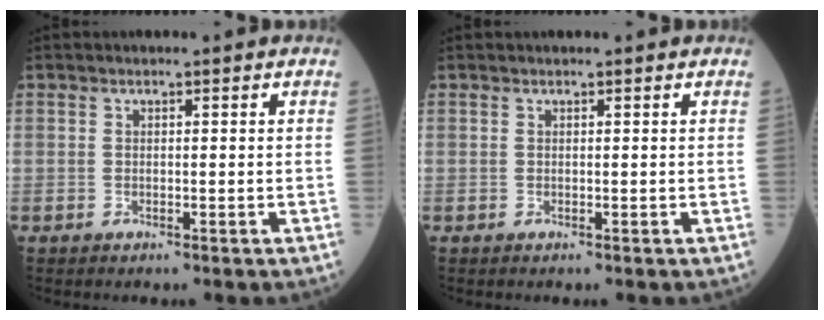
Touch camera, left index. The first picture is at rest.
{"total": 0.0}